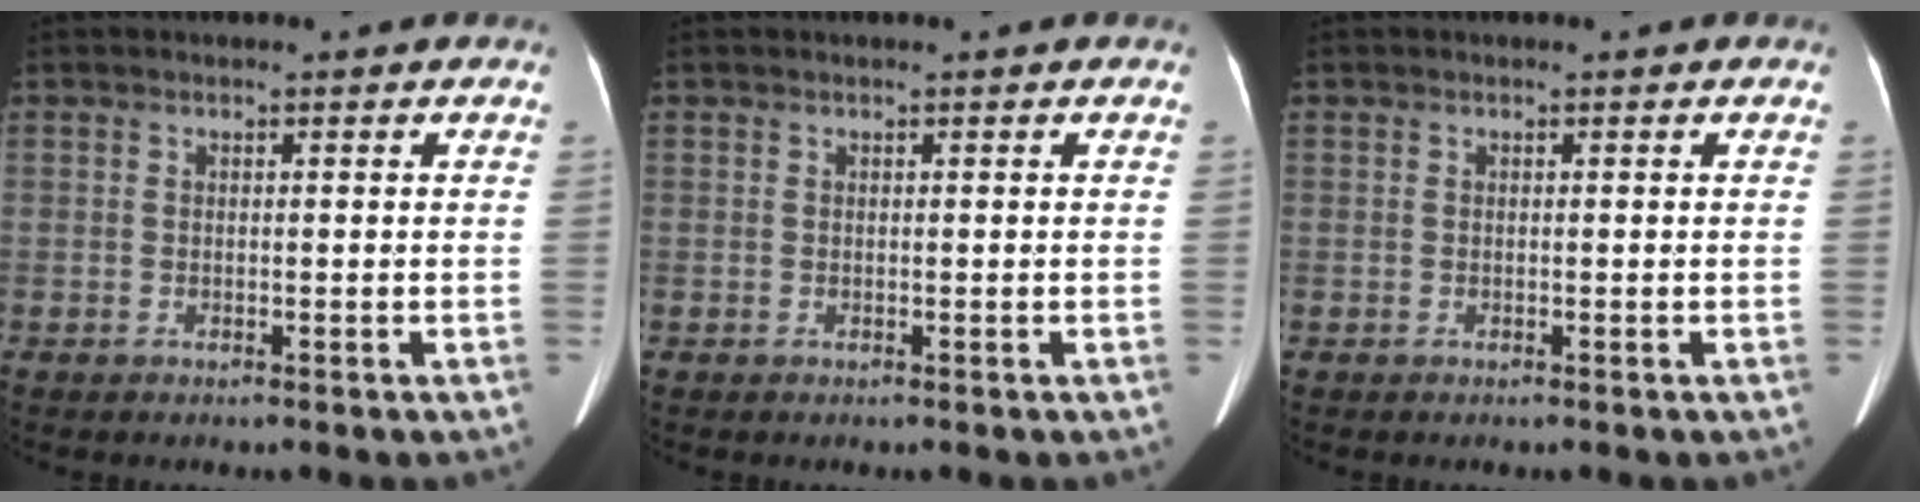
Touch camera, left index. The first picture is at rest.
{"total": 0.0}
{"total": 0.0}